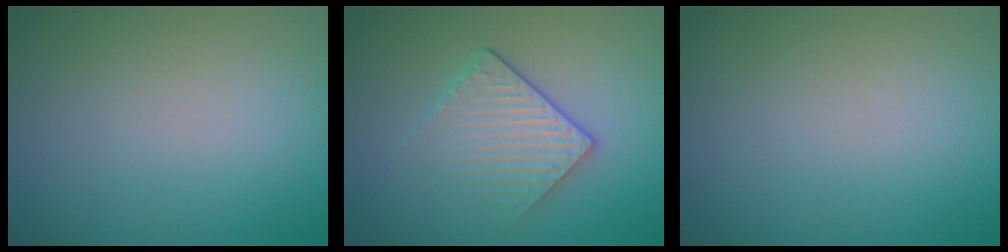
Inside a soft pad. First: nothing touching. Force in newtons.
{"total": 2.9, "press": 2.6, "slide": 1.2}
{"total": 0.0}